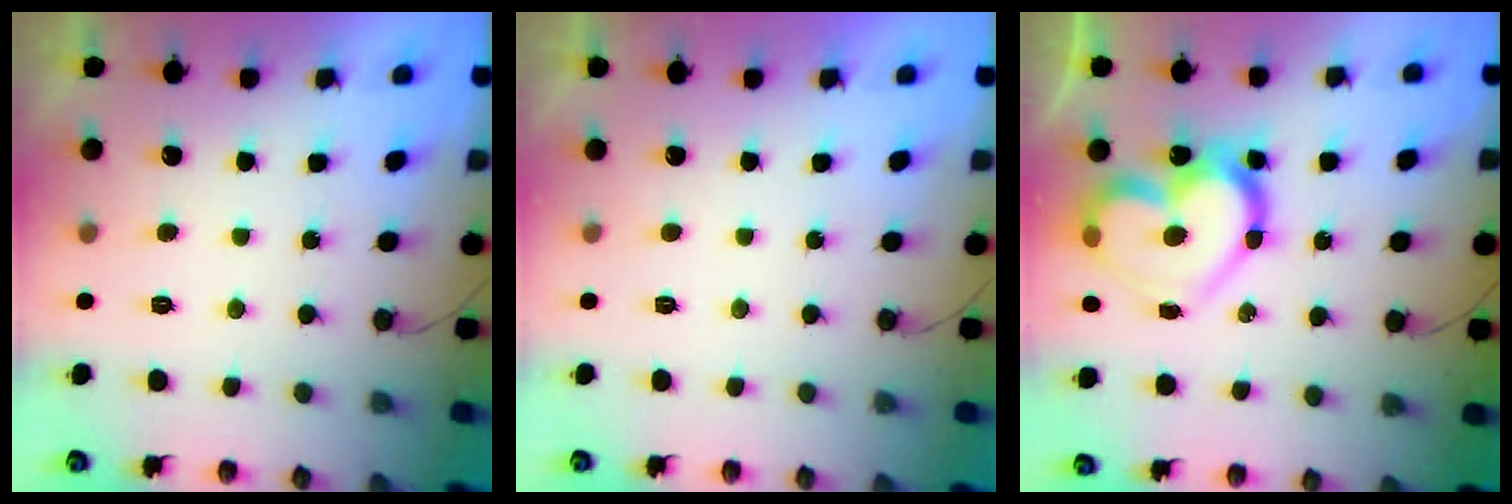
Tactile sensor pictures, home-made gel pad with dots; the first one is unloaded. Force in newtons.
{"total": 1.8, "press": 1.8, "slide": 0.0}
{"total": 18.1, "press": 18.0, "slide": 2.1}